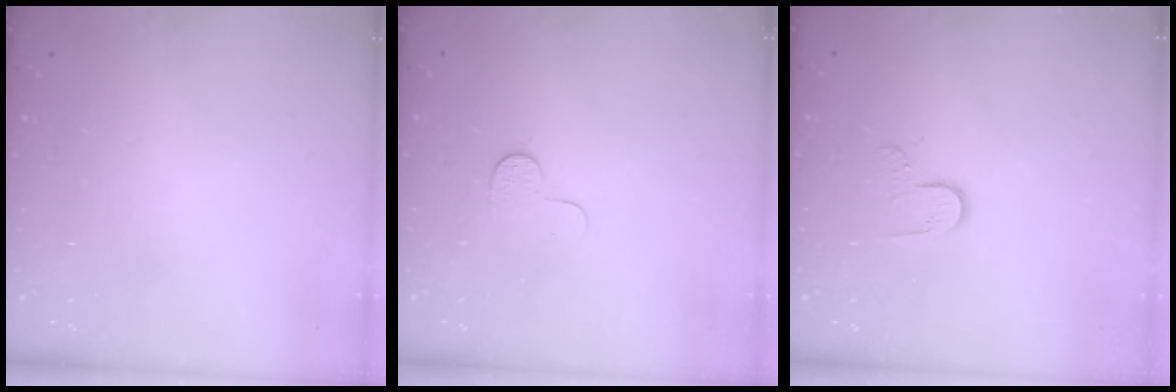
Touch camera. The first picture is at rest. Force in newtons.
{"total": 3.9, "press": 3.9, "slide": 0.3}
{"total": 5.9, "press": 5.9, "slide": 0.6}